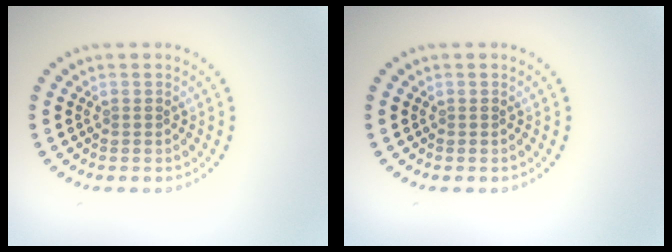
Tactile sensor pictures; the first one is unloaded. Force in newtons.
{"total": 0.0}